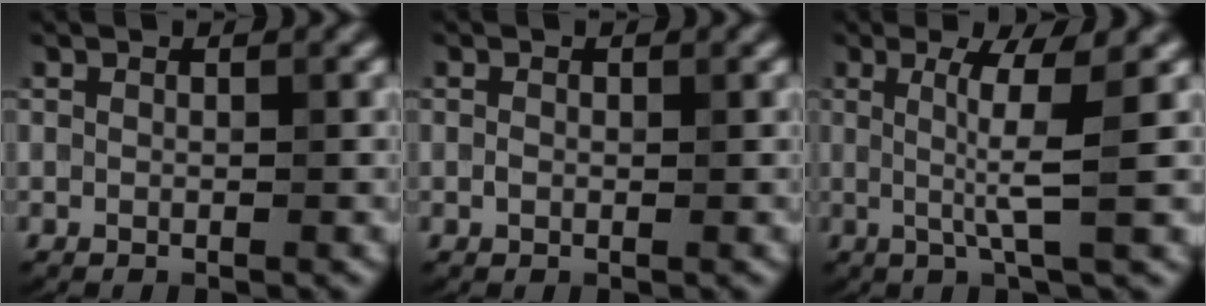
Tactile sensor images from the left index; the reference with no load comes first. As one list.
[{"total": 0.6, "force": [0.0, 0.5, 0.4], "torque": [-0.008, -0.001, -0.001]}, {"total": 4.5, "force": [0.6, 0.4, 4.5], "torque": [-0.079, -0.002, 0.012]}]